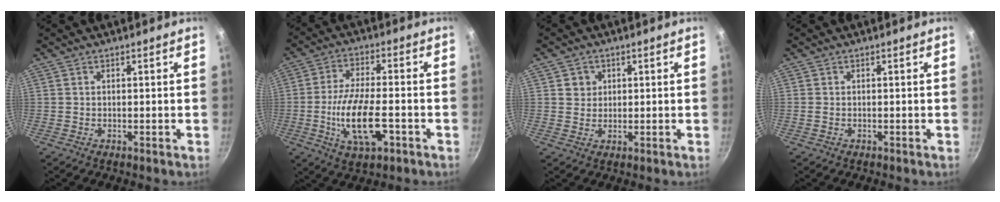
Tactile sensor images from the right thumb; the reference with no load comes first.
{"total": 12.5, "force": [-3.5, 5.0, 10.9], "torque": [-0.200, 0.013, -0.060]}
{"total": 3.1, "force": [1.1, 2.8, 0.7], "torque": [0.006, -0.003, 0.016]}
{"total": 0.7, "force": [-0.2, 0.4, 0.5], "torque": [-0.015, -0.001, -0.002]}